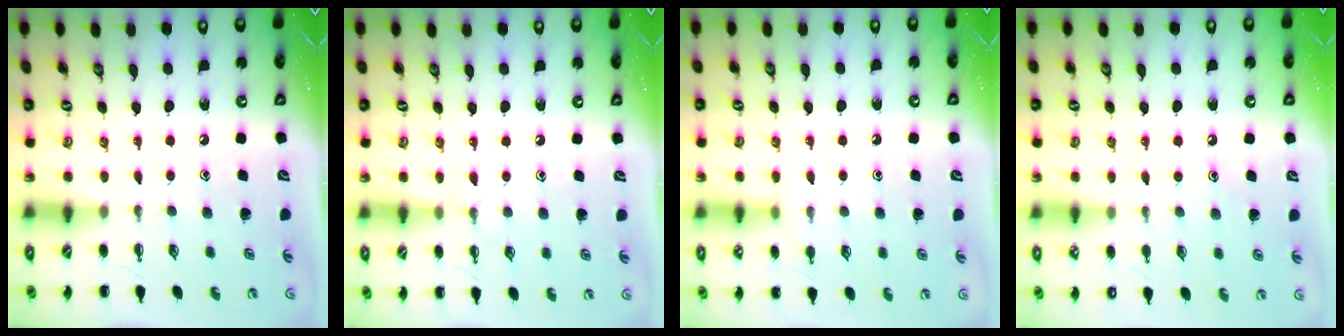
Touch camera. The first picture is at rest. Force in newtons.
{"total": 4.6, "press": 4.3, "slide": 1.5}
{"total": 4.9, "press": 4.8, "slide": 1.2}
{"total": 6.5, "press": 6.3, "slide": 1.4}